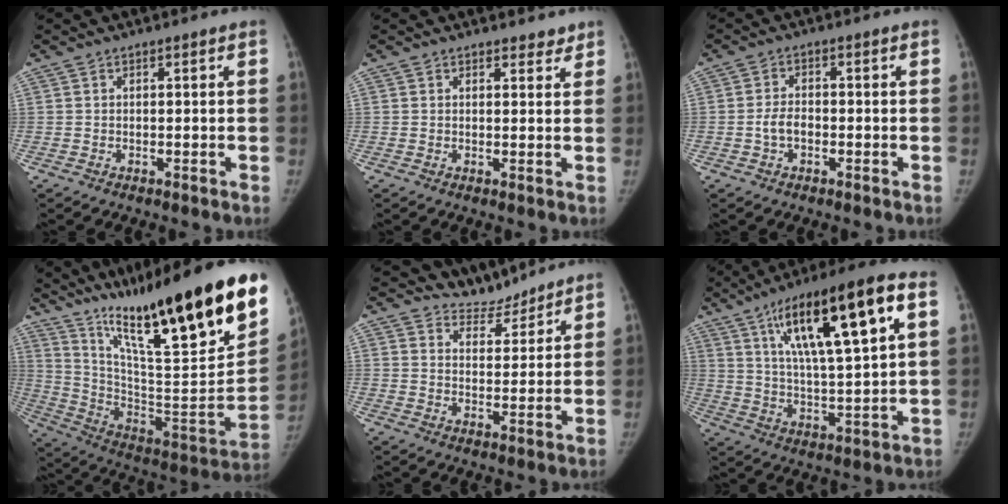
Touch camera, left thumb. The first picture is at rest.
{"total": 2.5, "force": [2.1, 1.2, 0.4], "torque": [0.018, -0.011, 0.022]}
{"total": 3.4, "force": [-1.0, 2.2, 2.4], "torque": [-0.044, 0.014, -0.021]}
{"total": 34.5, "force": [23.6, 5.7, 24.5], "torque": [-0.350, -0.104, 0.376]}
{"total": 5.6, "force": [5.3, 1.6, -0.9], "torque": [0.035, -0.049, 0.088]}
{"total": 21.9, "force": [8.9, 5.2, 19.3], "torque": [-0.307, -0.005, 0.148]}